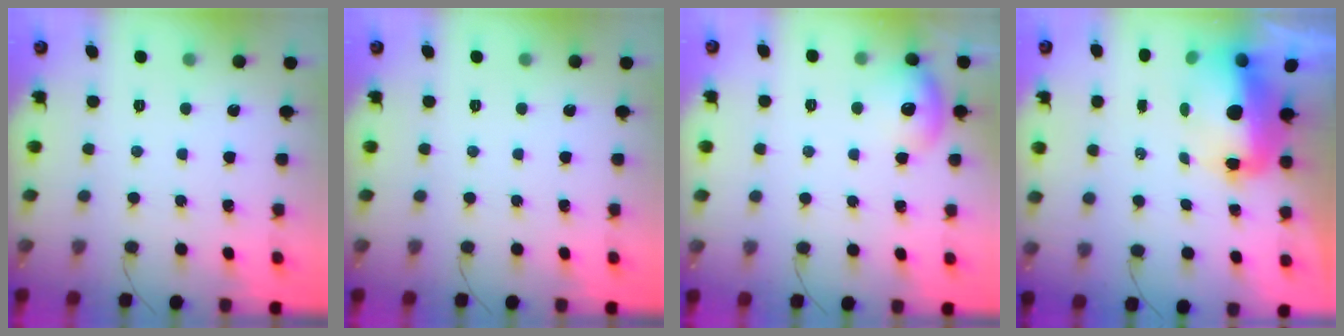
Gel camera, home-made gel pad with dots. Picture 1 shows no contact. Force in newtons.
{"total": 0.0}
{"total": 9.9, "press": 9.8, "slide": 1.2}
{"total": 11.6, "press": 11.4, "slide": 2.4}